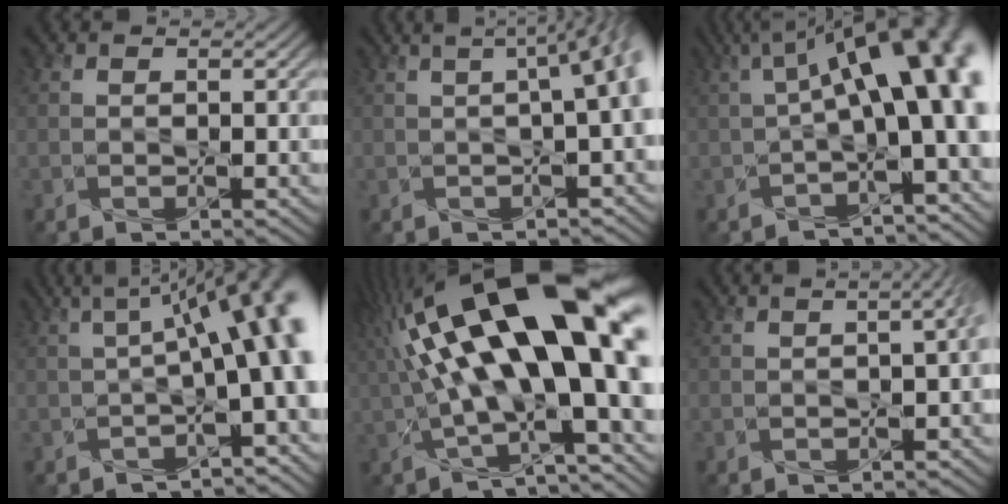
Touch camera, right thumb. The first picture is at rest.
{"total": 7.6, "force": [0.5, 2.1, 7.3], "torque": [-0.081, 0.023, -0.009]}
{"total": 13.6, "force": [0.8, 4.8, 12.7], "torque": [-0.177, 0.022, 0.007]}
{"total": 10.7, "force": [0.0, 2.7, 10.3], "torque": [-0.147, 0.016, -0.004]}
{"total": 20.0, "force": [3.4, 6.5, 18.6], "torque": [-0.319, 0.008, 0.063]}
{"total": 3.5, "force": [-0.3, 1.1, 3.3], "torque": [-0.039, 0.006, -0.005]}